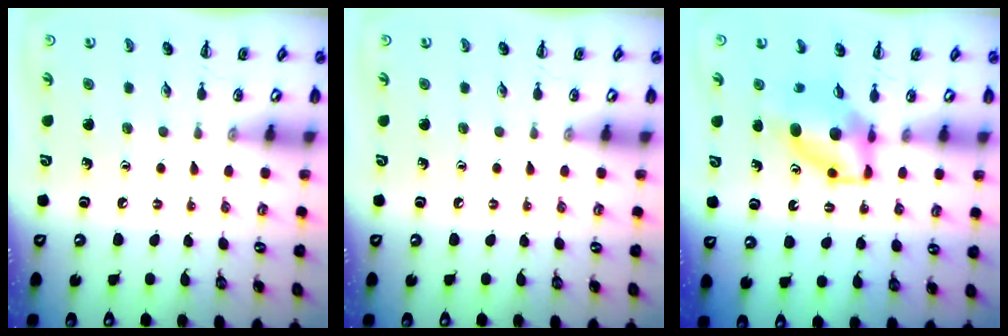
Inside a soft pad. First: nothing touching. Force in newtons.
{"total": 0.0}
{"total": 6.1, "press": 6.0, "slide": 1.4}